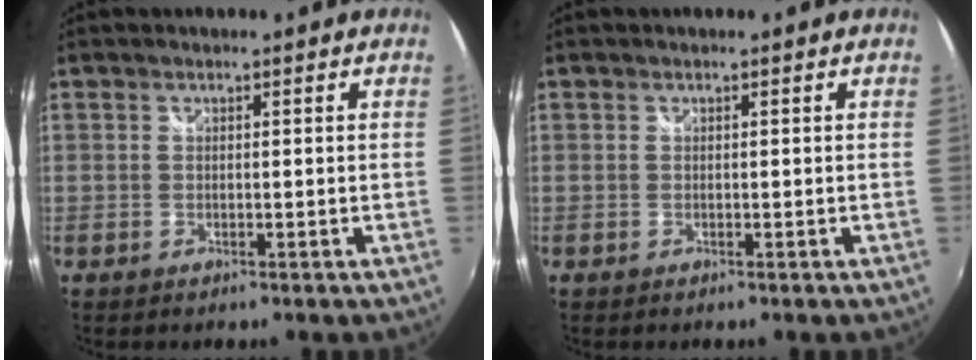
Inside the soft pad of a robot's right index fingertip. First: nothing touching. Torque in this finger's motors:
{"motor_torque": [0.26, 0.14, 0.06, 0.01]}